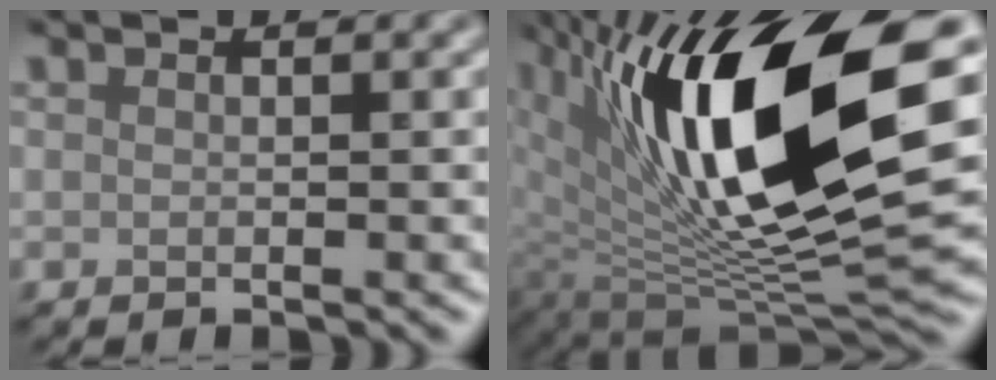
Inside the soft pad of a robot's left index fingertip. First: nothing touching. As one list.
[{"total": 15.8, "force": [4.5, 5.9, 13.9], "torque": [-0.236, -0.018, 0.077]}]